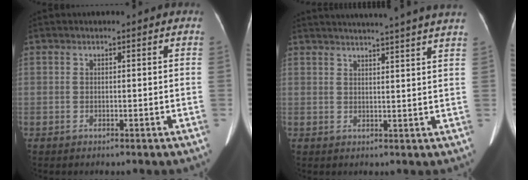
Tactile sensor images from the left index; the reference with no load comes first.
{"total": 16.4, "force": [14.9, -1.3, 6.7], "torque": [-0.109, -0.017, 0.181]}